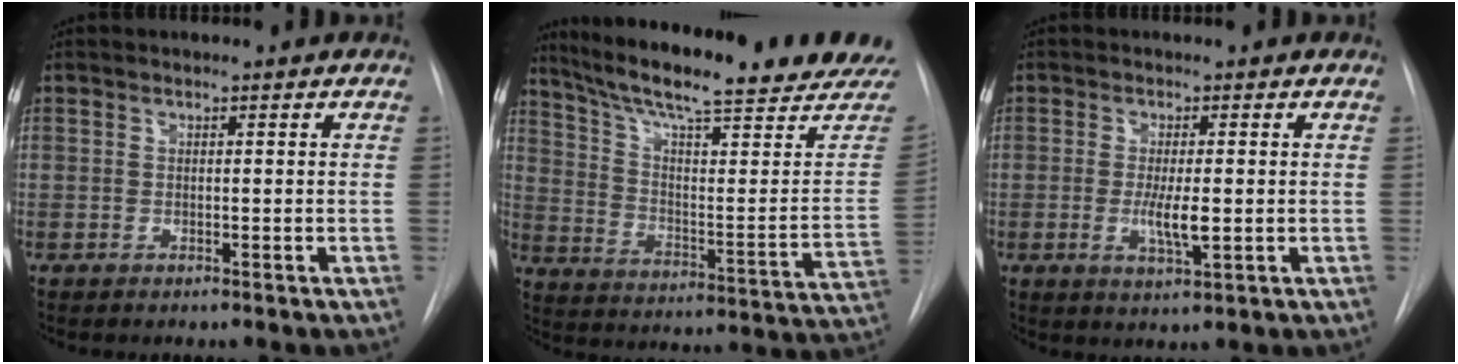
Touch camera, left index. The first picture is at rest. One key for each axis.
{"total": 25.2, "fx": 21.3, "fy": 1.7, "fz": 13.4, "tx": -0.214, "ty": -0.060, "tz": 0.292}
{"total": 4.1, "fx": -0.4, "fy": 0.8, "fz": 4.0, "tx": -0.078, "ty": -0.008, "tz": -0.005}